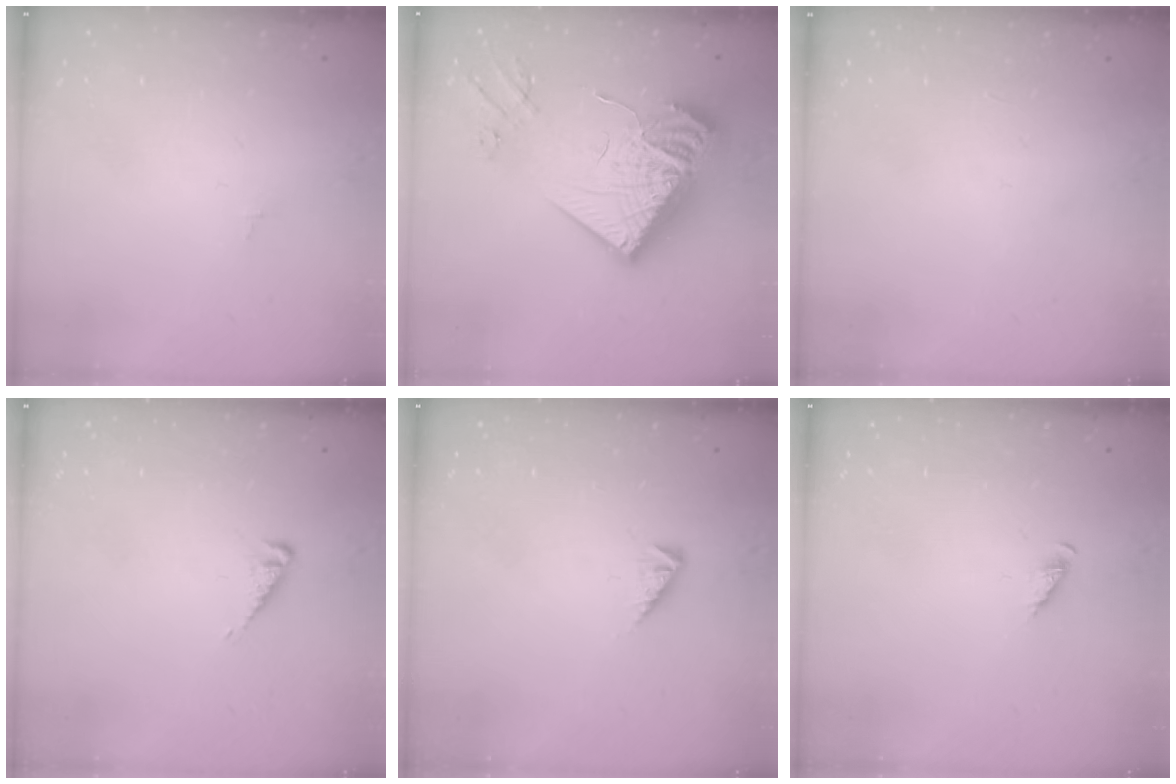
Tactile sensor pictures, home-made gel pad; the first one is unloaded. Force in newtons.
{"total": 26.4, "press": 26.3, "slide": 2.2}
{"total": 0.0}
{"total": 4.2, "press": 4.1, "slide": 0.7}
{"total": 2.9, "press": 2.9, "slide": 0.5}
{"total": 2.0, "press": 1.9, "slide": 0.3}